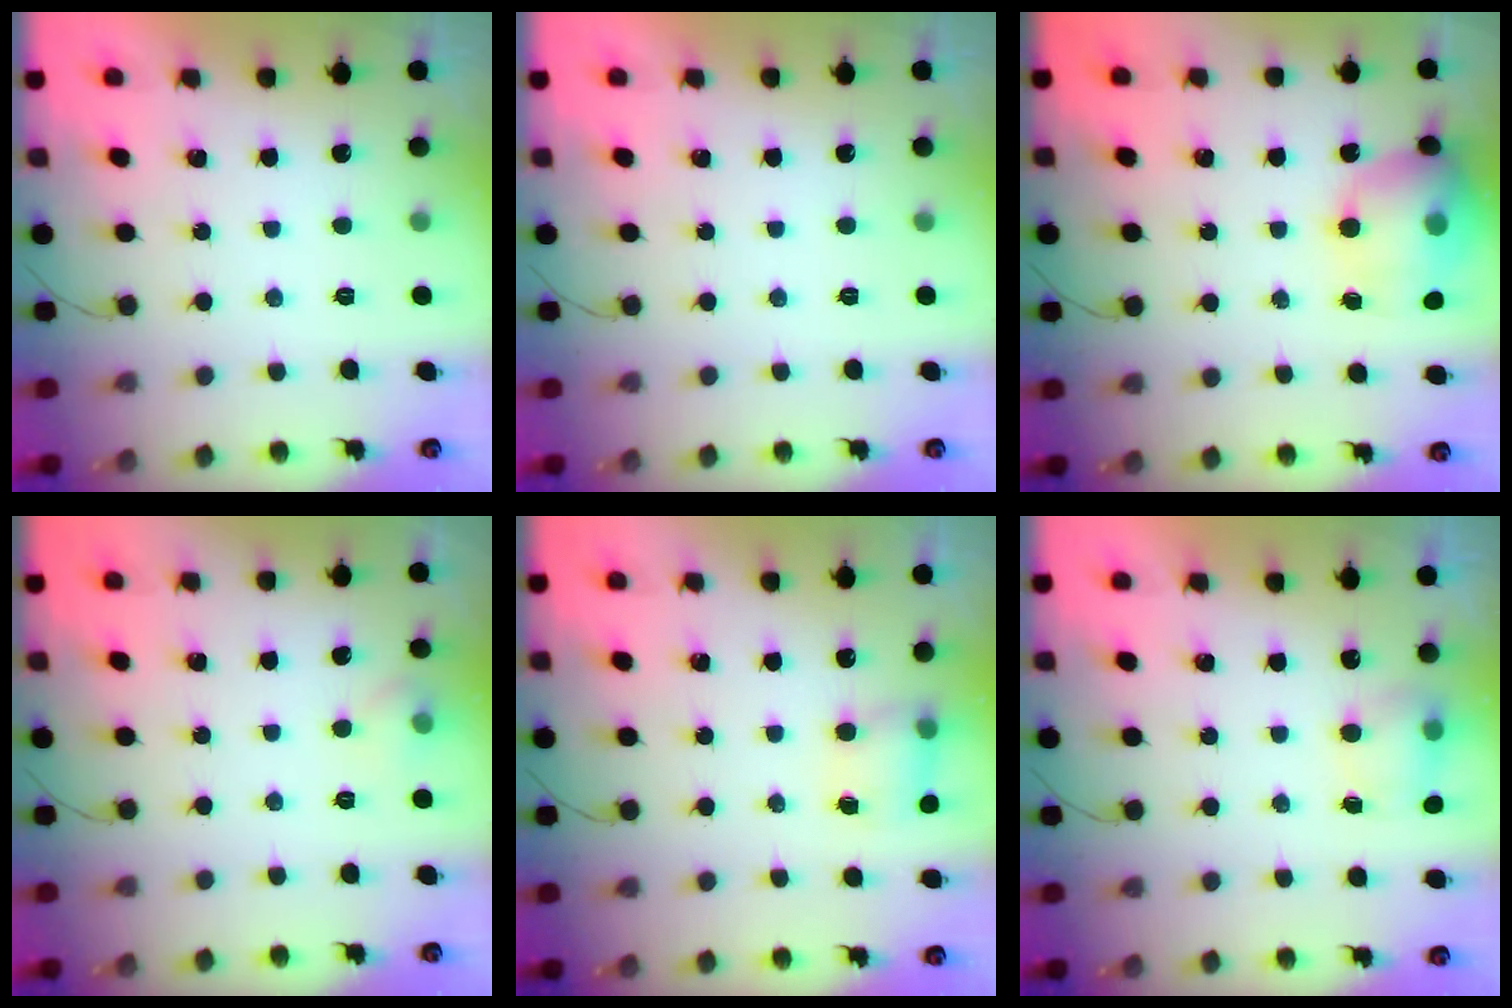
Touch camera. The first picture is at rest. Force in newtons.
{"total": 0.0}
{"total": 17.1, "press": 16.9, "slide": 2.9}
{"total": 5.3, "press": 5.1, "slide": 1.5}
{"total": 5.6, "press": 5.6, "slide": 0.6}
{"total": 5.2, "press": 5.2, "slide": 0.9}